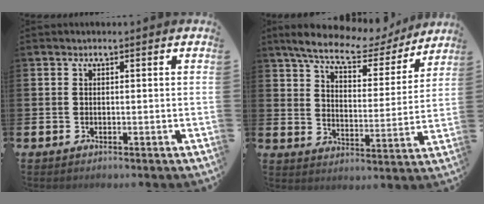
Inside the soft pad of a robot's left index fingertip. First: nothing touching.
{"total": 8.9, "force": [7.9, 2.2, 3.5], "torque": [-0.088, -0.052, 0.133]}